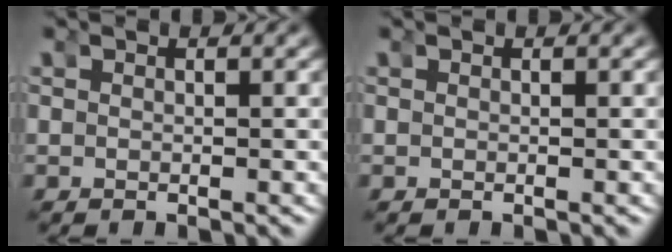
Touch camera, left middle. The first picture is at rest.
{"total": 0.0}